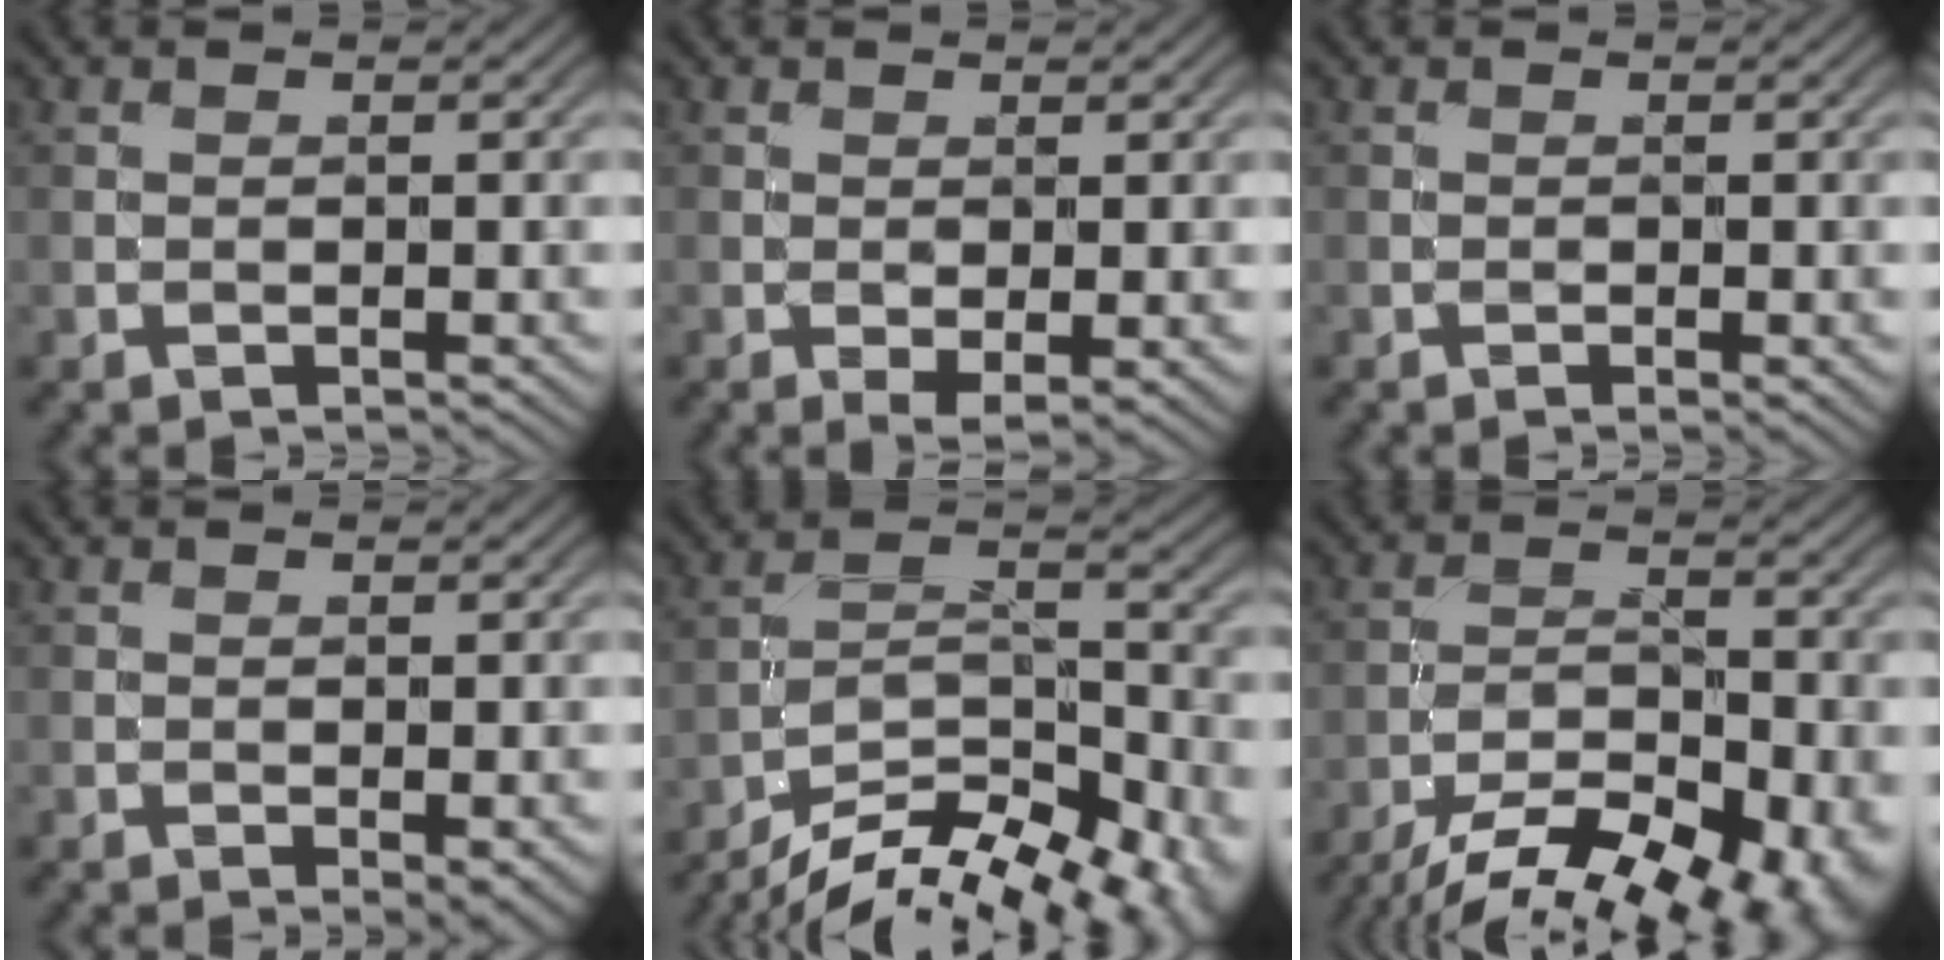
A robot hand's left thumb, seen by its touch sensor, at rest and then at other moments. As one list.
[{"total": 3.1, "force": [-1.0, 1.1, 2.8], "torque": [-0.043, -0.005, -0.011]}, {"total": 1.5, "force": [-0.6, 0.4, 1.3], "torque": [-0.024, 0.000, -0.012]}, {"total": 2.1, "force": [-0.8, 0.8, 1.7], "torque": [-0.025, -0.001, -0.011]}, {"total": 15.9, "force": [-12.8, 5.3, 7.9], "torque": [-0.142, -0.019, -0.188]}, {"total": 14.7, "force": [-10.3, 5.3, 9.0], "torque": [-0.163, -0.027, -0.156]}]